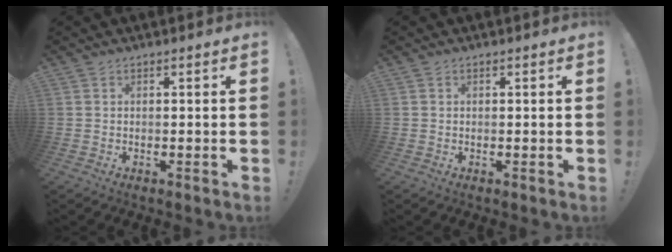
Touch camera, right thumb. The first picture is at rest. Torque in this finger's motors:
{"motor_torque": [-0.08, -0.50, -0.15, 0.07, 0.08]}